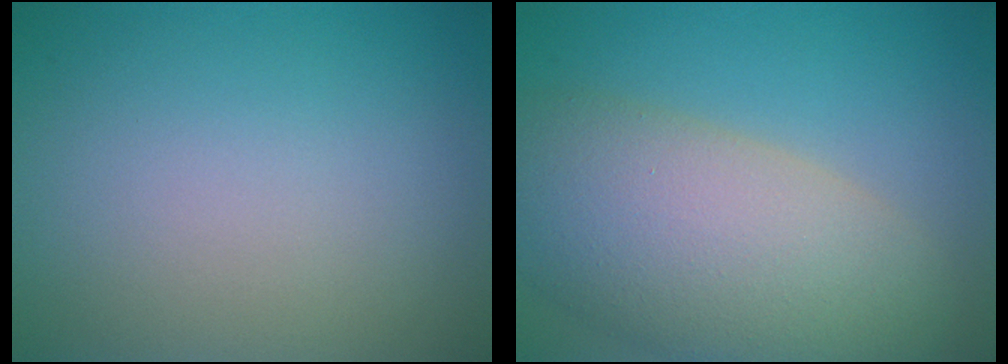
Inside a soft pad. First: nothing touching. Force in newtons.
{"total": 10.3, "press": 10.3, "slide": 0.8}